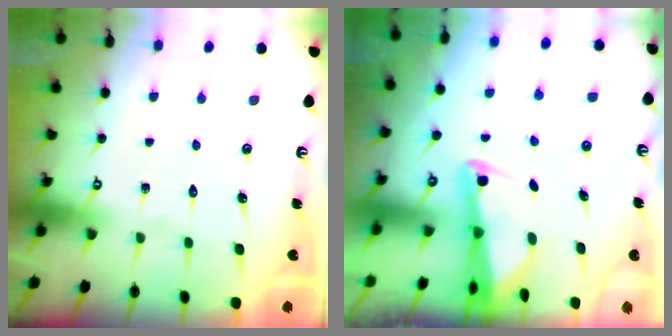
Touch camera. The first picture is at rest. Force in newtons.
{"total": 2.6, "press": 2.6, "slide": 0.3}